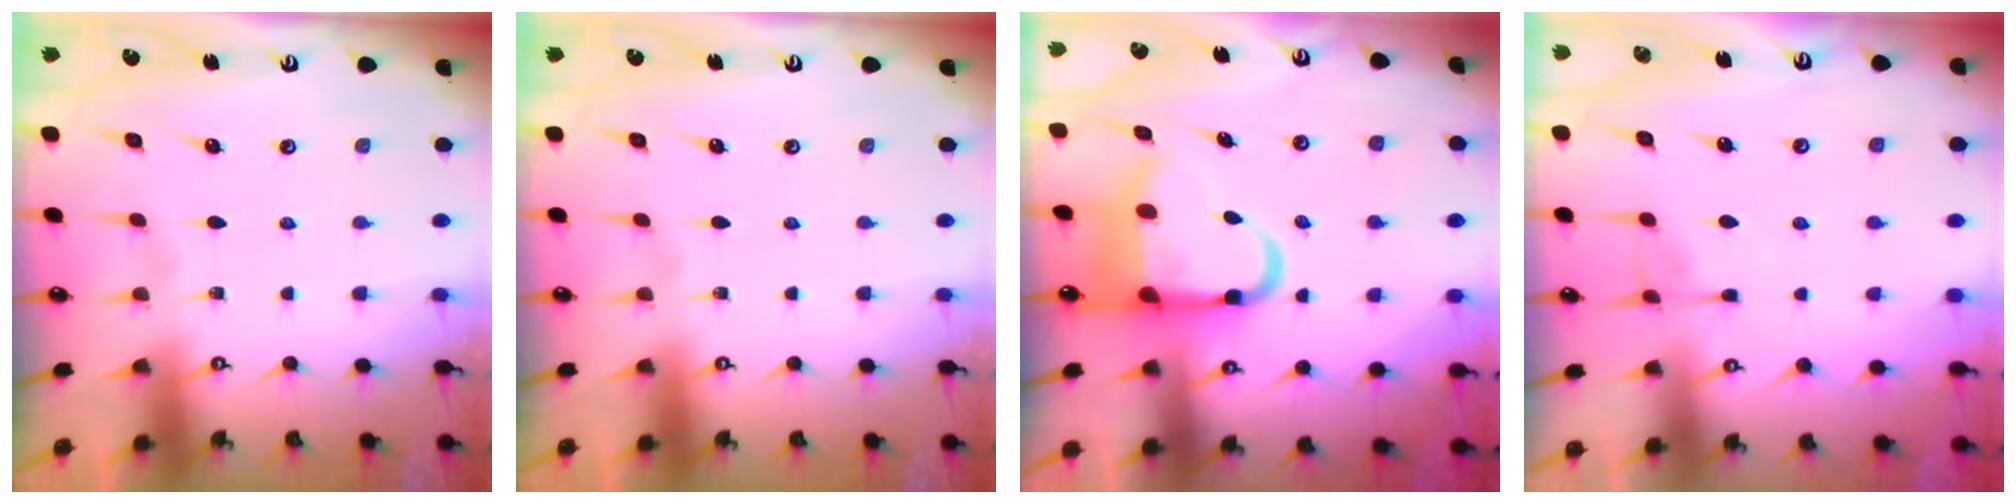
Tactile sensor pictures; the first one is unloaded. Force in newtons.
{"total": 0.0}
{"total": 9.7, "press": 9.3, "slide": 2.8}
{"total": 4.4, "press": 4.3, "slide": 0.7}